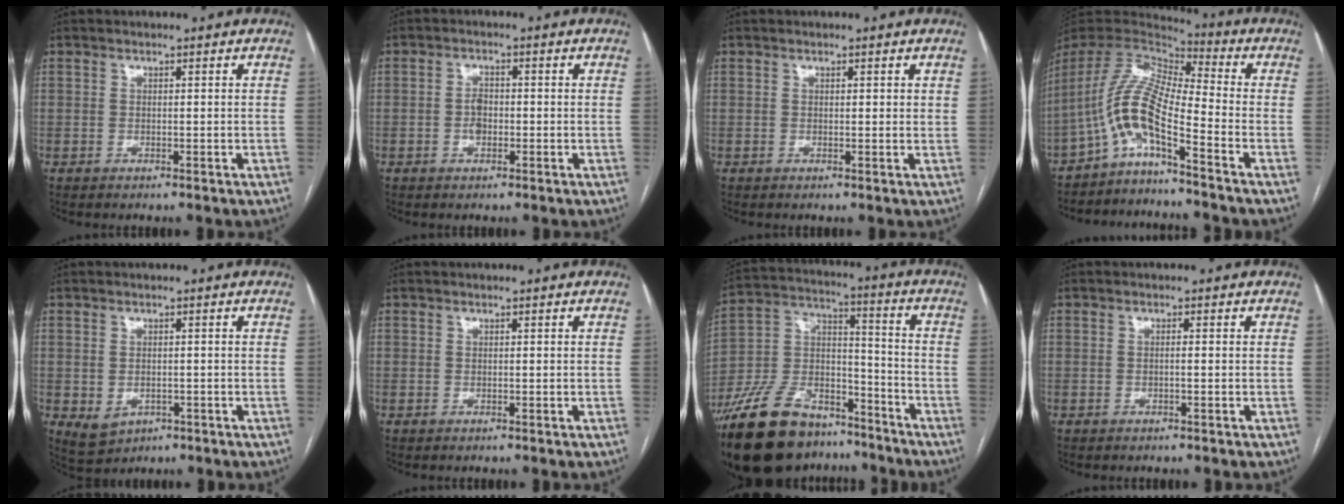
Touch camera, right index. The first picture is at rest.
{"total": 2.4, "force": [-0.5, 1.6, 1.8], "torque": [-0.031, 0.005, -0.009]}
{"total": 1.0, "force": [0.6, 0.3, 0.8], "torque": [-0.013, -0.001, 0.005]}
{"total": 10.1, "force": [-6.1, 0.7, 8.0], "torque": [-0.167, 0.017, -0.118]}
{"total": 3.8, "force": [-1.1, 2.8, 2.2], "torque": [-0.041, -0.003, -0.001]}
{"total": 0.0}
{"total": 21.0, "force": [-16.1, 9.4, 9.8], "torque": [-0.228, 0.021, -0.284]}
{"total": 0.7, "force": [-0.1, 0.0, 0.6], "torque": [-0.011, 0.001, -0.002]}